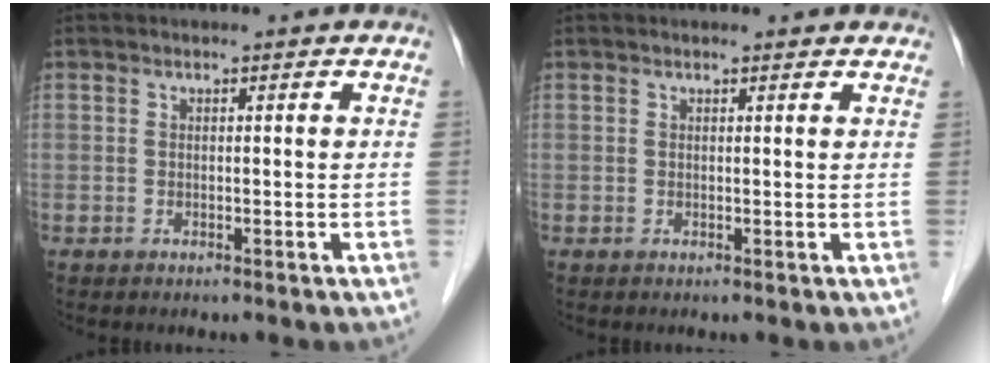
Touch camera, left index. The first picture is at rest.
{"total": 2.7, "force": [2.5, 0.7, 0.9], "torque": [-0.014, 0.011, 0.020]}